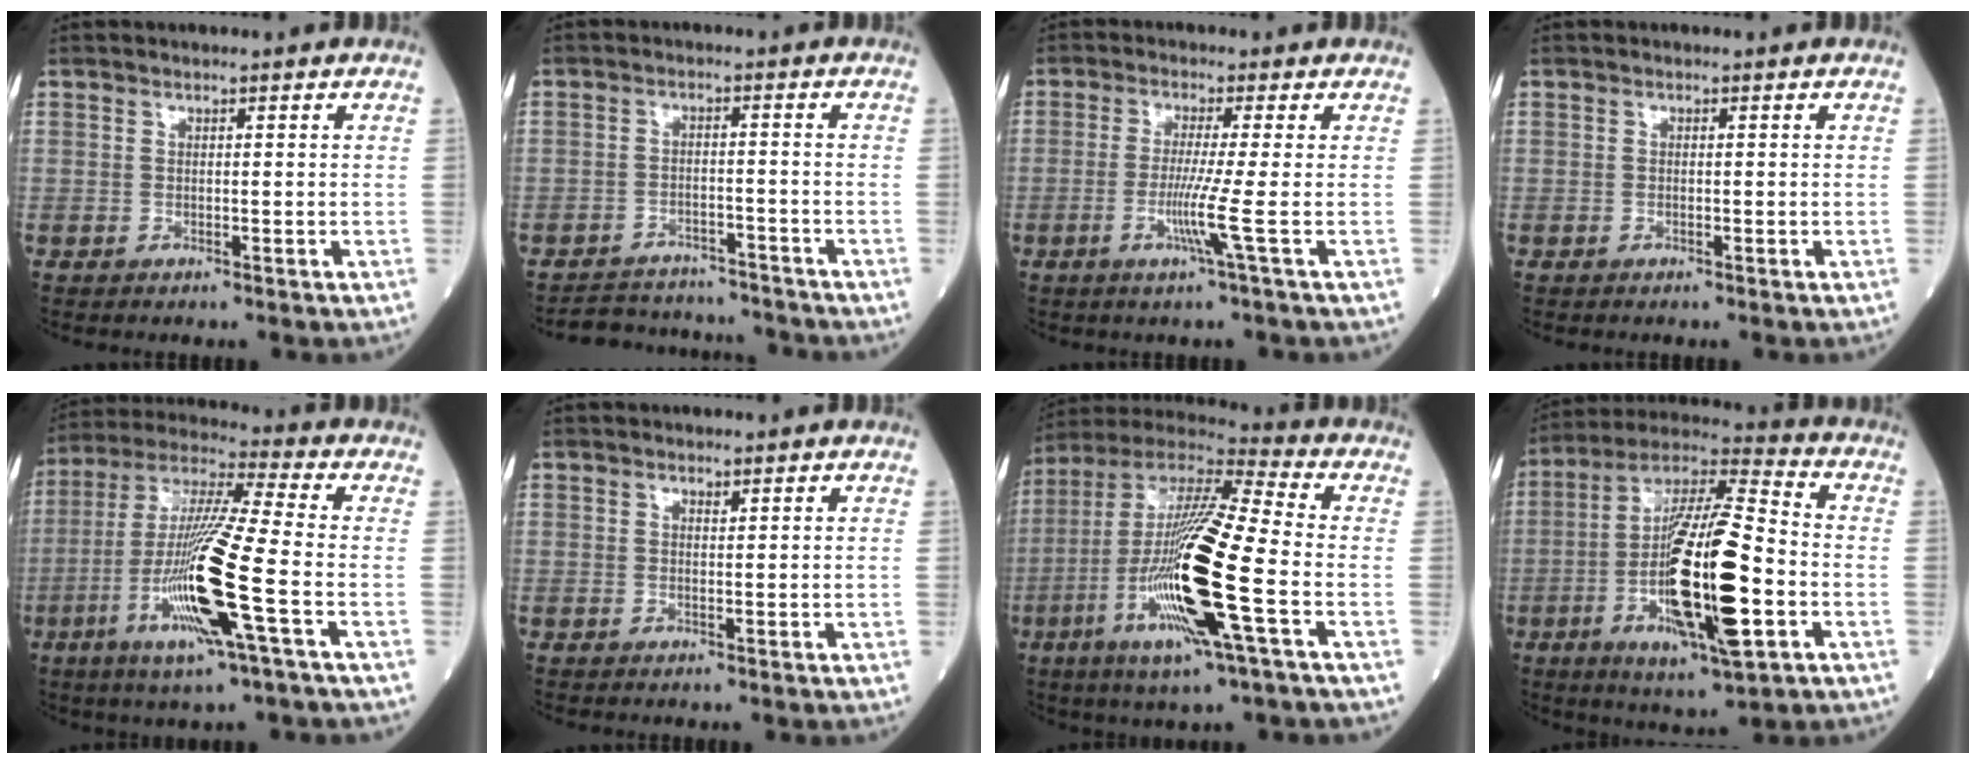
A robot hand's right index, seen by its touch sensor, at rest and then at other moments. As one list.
[{"total": 9.8, "force": [-9.2, 3.0, 1.2], "torque": [-0.017, 0.020, -0.131]}, {"total": 5.1, "force": [-1.3, -1.7, 4.6], "torque": [-0.096, -0.015, -0.028]}, {"total": 0.0}, {"total": 18.1, "force": [-5.4, 0.2, 17.2], "torque": [-0.360, -0.024, -0.107]}, {"total": 0.7, "force": [0.5, 0.2, 0.4], "torque": [-0.011, 0.000, 0.011]}, {"total": 23.1, "force": [-5.9, 1.9, 22.2], "torque": [-0.474, -0.035, -0.115]}, {"total": 21.9, "force": [-5.0, 3.8, 21.0], "torque": [-0.406, -0.011, -0.086]}]